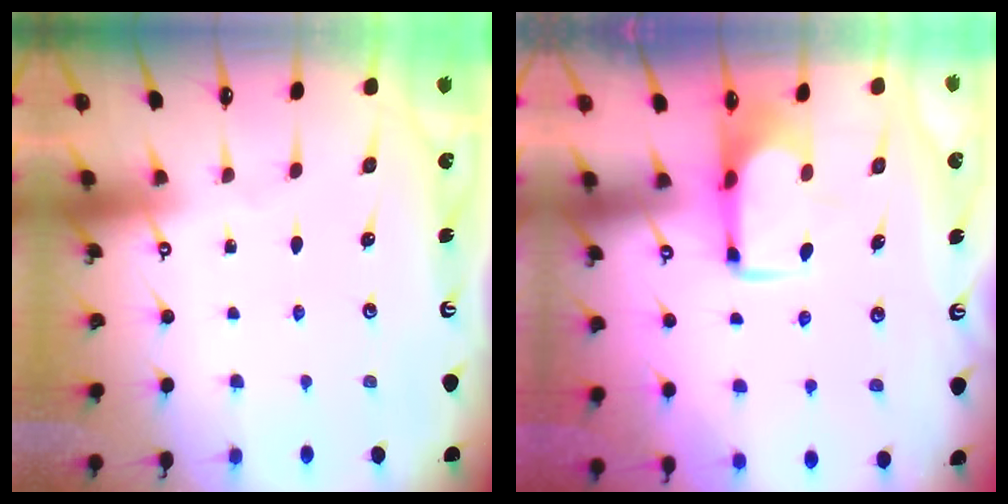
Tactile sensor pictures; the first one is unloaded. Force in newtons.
{"total": 1.6, "press": 1.5, "slide": 0.4}